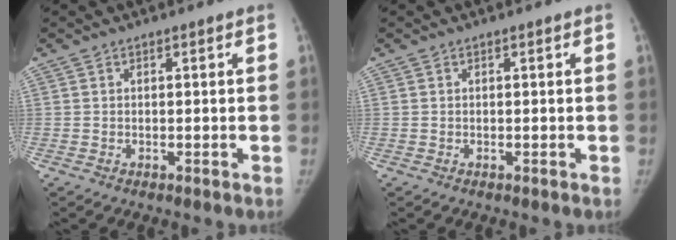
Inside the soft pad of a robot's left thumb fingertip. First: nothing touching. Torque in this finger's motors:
{"motor_torque": [0.06, 0.00, 0.22, -0.14, 0.05]}